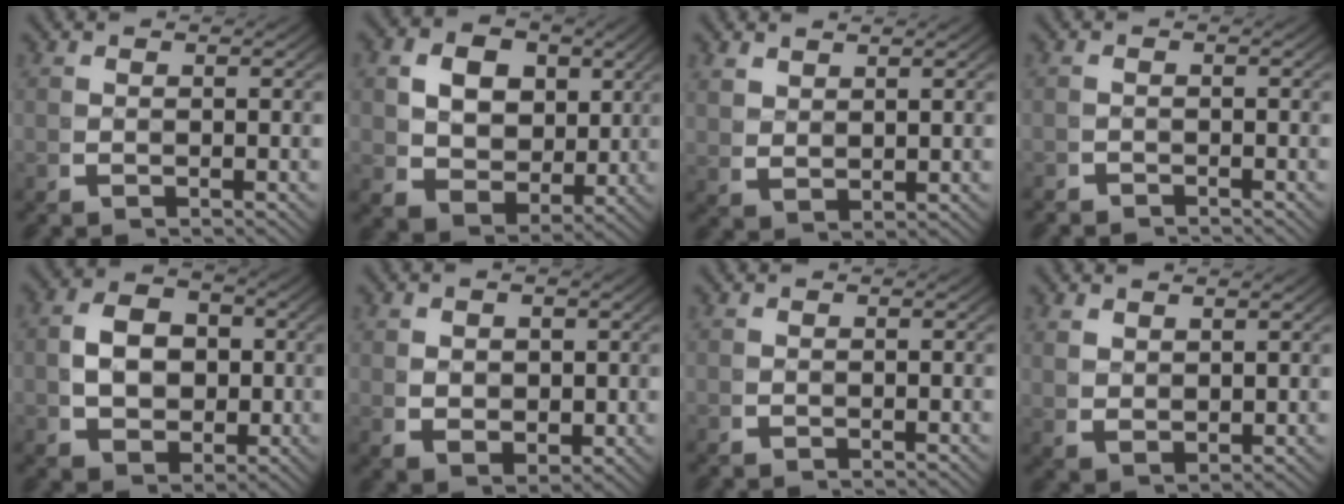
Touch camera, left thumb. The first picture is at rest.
{"total": 8.3, "force": [1.1, 6.3, 5.3], "torque": [-0.101, -0.035, 0.026]}
{"total": 2.0, "force": [1.7, 0.7, 0.8], "torque": [-0.016, -0.002, 0.047]}
{"total": 1.7, "force": [-1.7, 0.4, -0.1], "torque": [0.004, -0.012, -0.028]}
{"total": 7.5, "force": [0.5, 5.6, 5.0], "torque": [-0.090, -0.023, 0.020]}
{"total": 4.1, "force": [0.3, 3.0, 2.8], "torque": [-0.055, -0.022, 0.023]}
{"total": 0.0}
{"total": 2.2, "force": [1.4, 1.0, 1.3], "torque": [-0.028, -0.006, 0.043]}